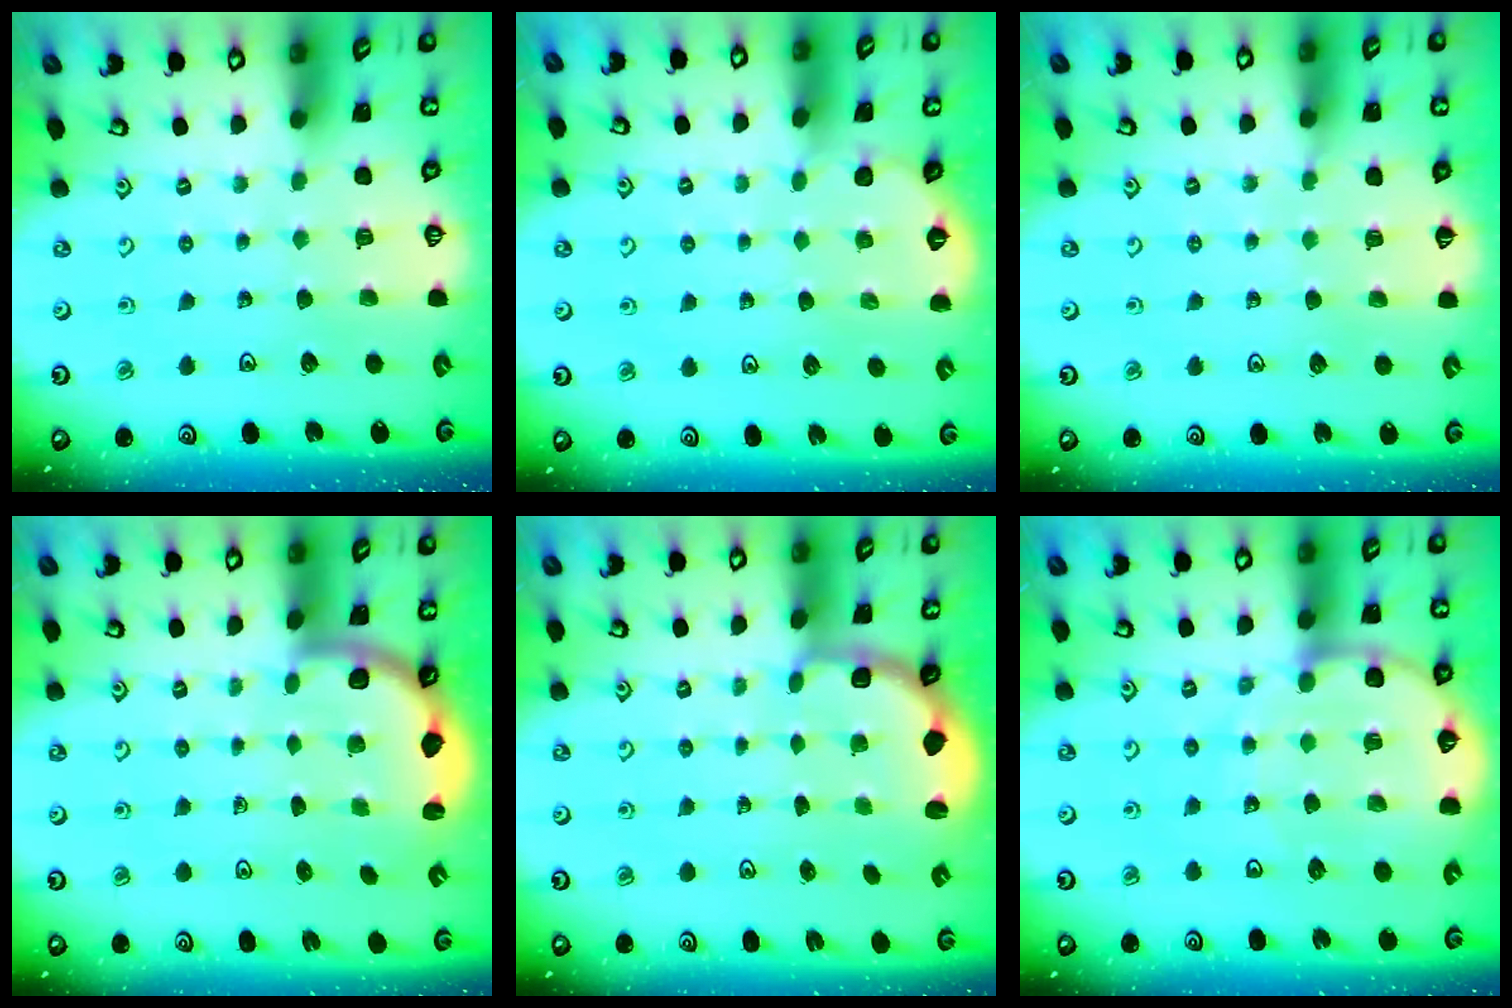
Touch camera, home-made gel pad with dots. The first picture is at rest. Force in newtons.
{"total": 1.8, "press": 1.8, "slide": 0.2}
{"total": 3.7, "press": 3.7, "slide": 0.5}
{"total": 2.5, "press": 2.5, "slide": 0.6}
{"total": 3.0, "press": 2.2, "slide": 2.0}
{"total": 11.2, "press": 10.8, "slide": 3.2}